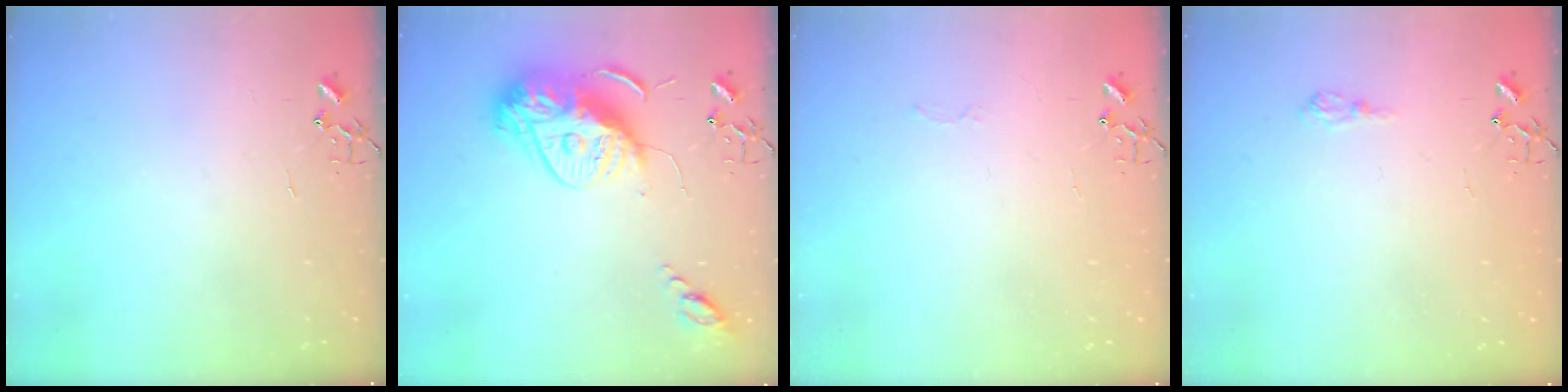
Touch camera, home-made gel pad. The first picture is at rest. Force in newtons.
{"total": 16.1, "press": 16.0, "slide": 1.6}
{"total": 2.5, "press": 2.5, "slide": 0.4}
{"total": 6.5, "press": 6.5, "slide": 0.9}